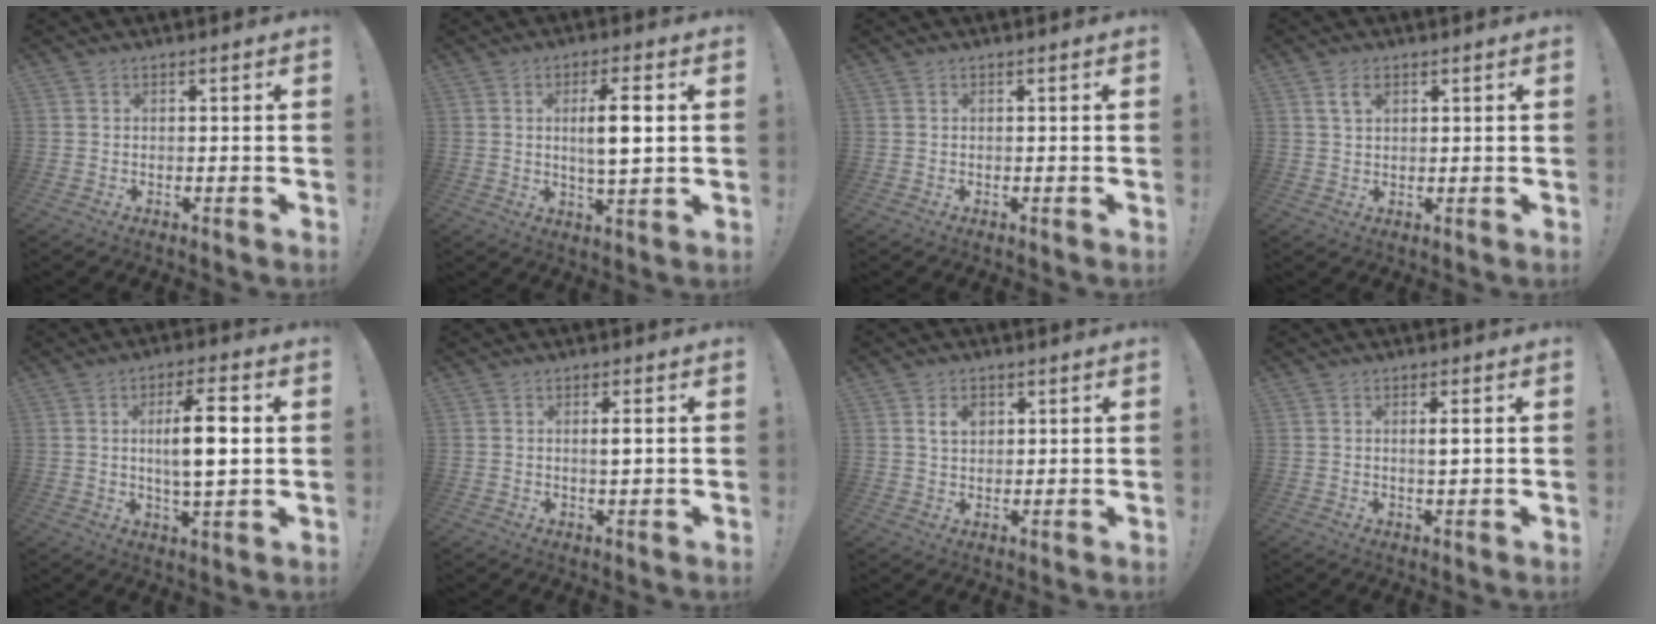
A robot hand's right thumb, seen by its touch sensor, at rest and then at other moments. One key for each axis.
{"total": 8.3, "fx": 1.5, "fy": 1.6, "fz": 8.0, "tx": -0.123, "ty": -0.003, "tz": 0.018}
{"total": 0.0}
{"total": 3.7, "fx": 1.8, "fy": 2.1, "fz": 2.4, "tx": -0.037, "ty": -0.001, "tz": 0.032}
{"total": 11.1, "fx": 1.3, "fy": 2.7, "fz": 10.7, "tx": -0.175, "ty": 0.000, "tz": 0.015}
{"total": 2.2, "fx": 0.5, "fy": 0.1, "fz": 2.2, "tx": -0.027, "ty": -0.007, "tz": 0.003}
{"total": 4.6, "fx": 1.6, "fy": 3.4, "fz": 2.6, "tx": -0.038, "ty": 0.001, "tz": 0.027}
{"total": 2.3, "fx": 0.6, "fy": 0.2, "fz": 2.2, "tx": -0.028, "ty": -0.007, "tz": 0.006}